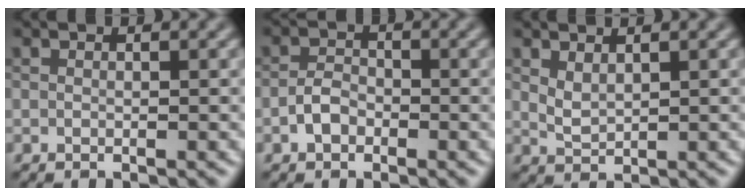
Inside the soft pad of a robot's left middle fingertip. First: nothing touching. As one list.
[{"total": 2.0, "force": [-1.0, 1.3, 1.1], "torque": [-0.019, 0.005, -0.024]}, {"total": 1.6, "force": [1.0, 0.7, 1.0], "torque": [-0.025, -0.002, 0.026]}]